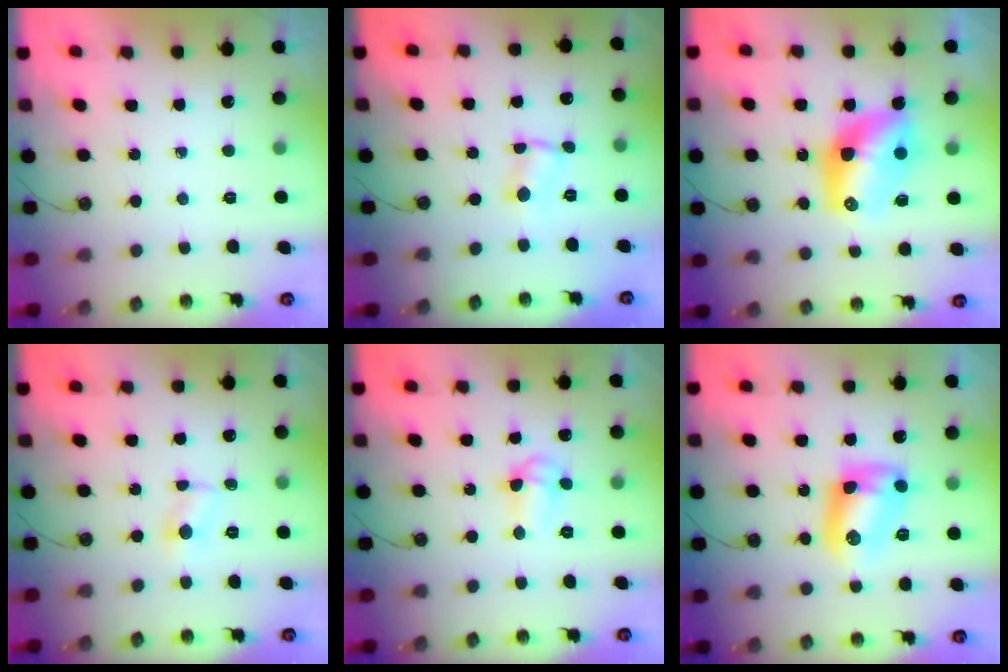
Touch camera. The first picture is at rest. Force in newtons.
{"total": 1.0, "press": 1.0, "slide": 0.2}
{"total": 12.2, "press": 12.1, "slide": 1.0}
{"total": 2.3, "press": 2.3, "slide": 0.2}
{"total": 7.8, "press": 6.9, "slide": 3.6}
{"total": 10.6, "press": 10.1, "slide": 3.2}